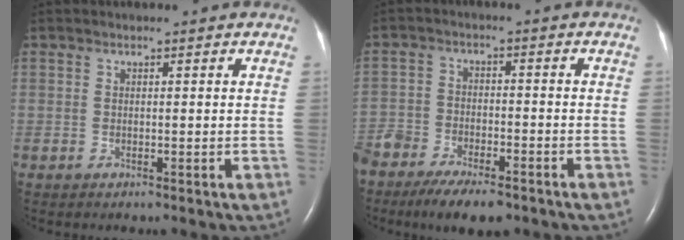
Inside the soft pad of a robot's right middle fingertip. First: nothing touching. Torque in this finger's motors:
{"motor_torque": [1.09, -1.05, 0.23, 0.10]}